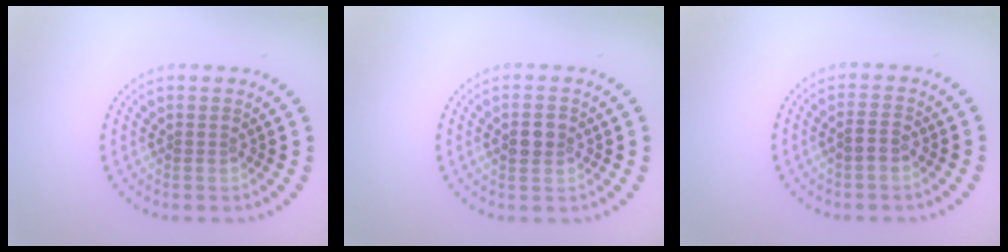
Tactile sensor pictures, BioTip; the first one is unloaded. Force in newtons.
{"total": 2.4, "press": 2.4, "slide": 0.0}
{"total": 1.2, "press": 1.0, "slide": 0.5}